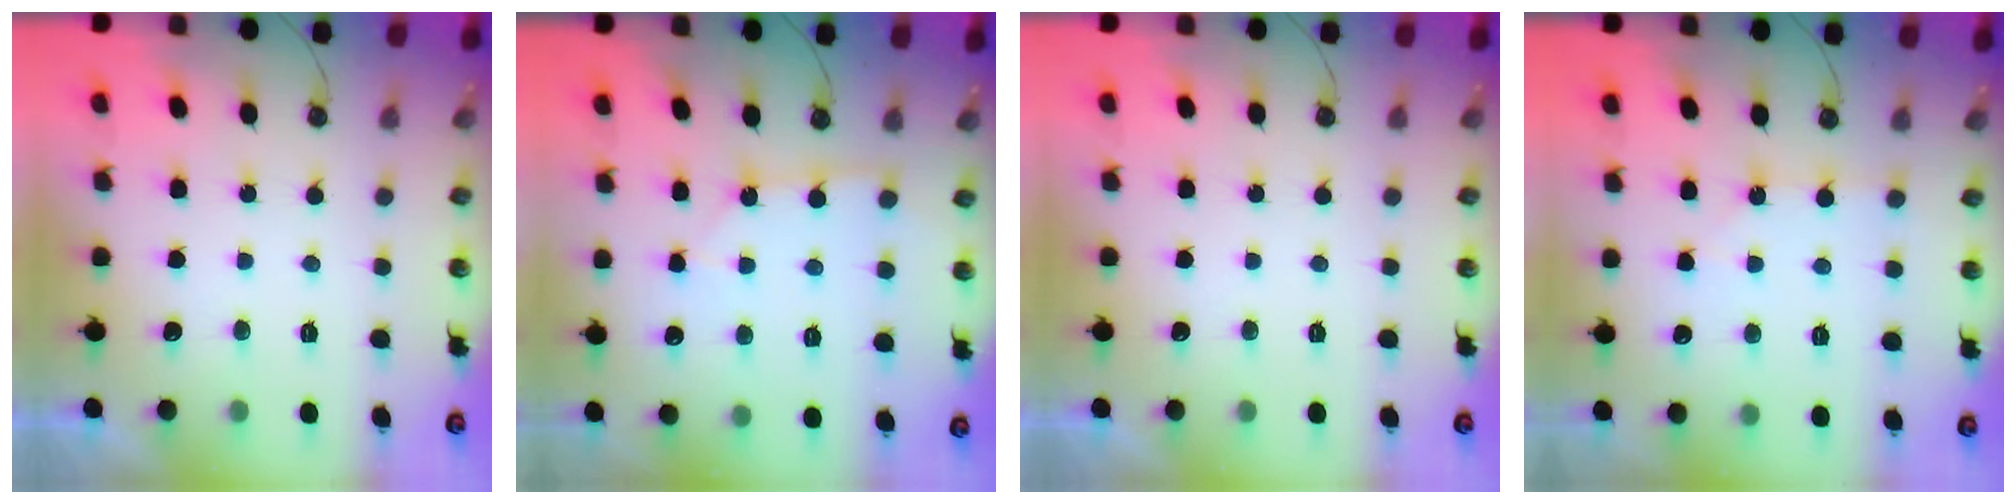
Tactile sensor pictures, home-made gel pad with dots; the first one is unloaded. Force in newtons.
{"total": 3.0, "press": 3.0, "slide": 0.4}
{"total": 0.0}
{"total": 0.9, "press": 0.9, "slide": 0.1}